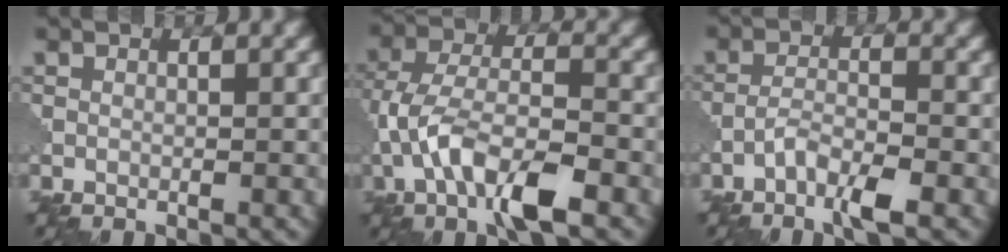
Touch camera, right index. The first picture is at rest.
{"total": 8.0, "force": [-3.5, 3.1, 6.5], "torque": [-0.130, 0.004, -0.073]}
{"total": 3.4, "force": [-2.2, 0.6, 2.5], "torque": [-0.052, 0.003, -0.051]}